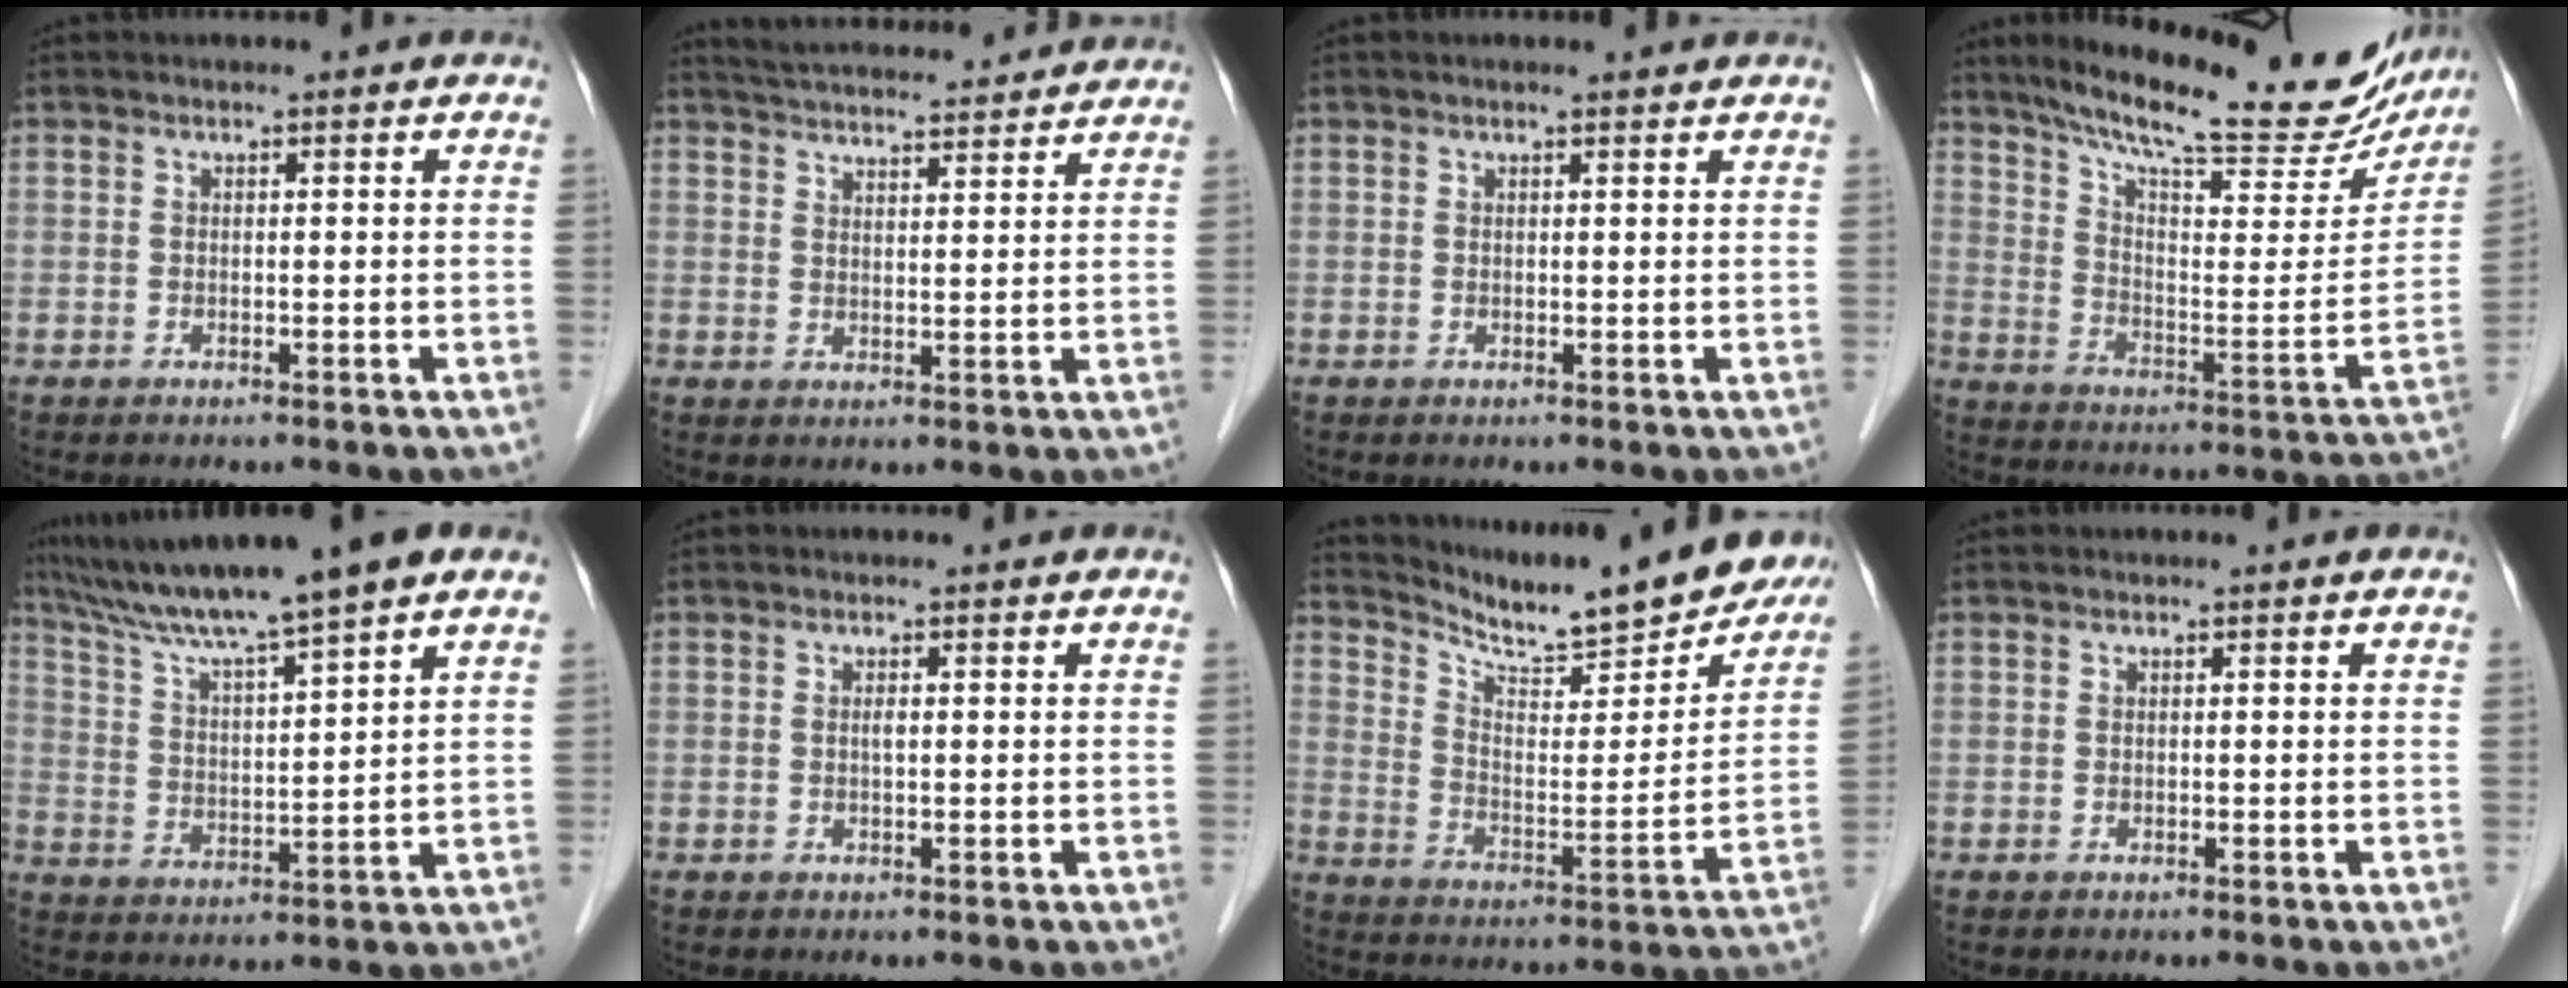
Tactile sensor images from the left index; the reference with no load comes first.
{"total": 15.2, "force": [14.4, 1.9, 4.6], "torque": [-0.076, 0.033, 0.203]}
{"total": 1.5, "force": [1.4, 0.1, 0.5], "torque": [-0.012, 0.009, 0.020]}
{"total": 26.5, "force": [22.1, 5.4, 13.5], "torque": [-0.205, -0.022, 0.299]}
{"total": 14.4, "force": [11.6, -0.2, 8.6], "torque": [-0.150, 0.018, 0.197]}
{"total": 0.6, "force": [0.1, 0.1, 0.6], "torque": [-0.013, 0.000, 0.001]}
{"total": 19.8, "force": [18.2, 2.9, 7.2], "torque": [-0.123, -0.026, 0.260]}
{"total": 0.0}